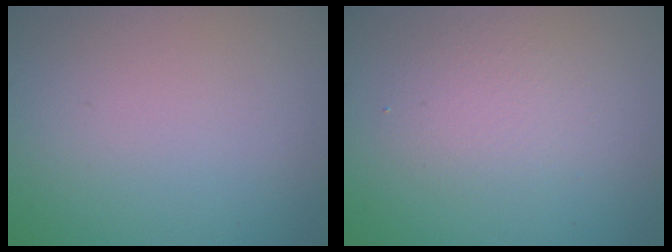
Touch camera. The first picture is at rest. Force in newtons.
{"total": 2.3, "press": 2.3, "slide": 0.0}